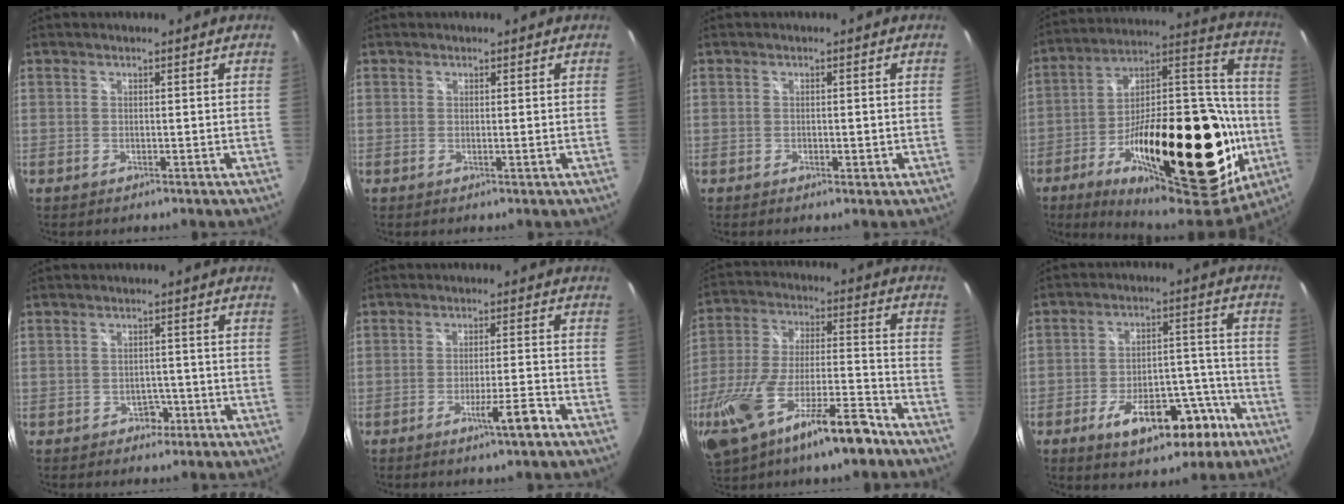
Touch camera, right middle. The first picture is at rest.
{"total": 0.5, "force": [0.0, -0.2, 0.5], "torque": [-0.006, -0.001, -0.002]}
{"total": 1.5, "force": [-0.5, 0.8, 1.2], "torque": [-0.017, -0.002, -0.008]}
{"total": 39.0, "force": [-13.4, 16.8, 32.5], "torque": [-0.485, 0.031, -0.203]}
{"total": 2.5, "force": [-1.3, 2.0, 0.7], "torque": [-0.012, 0.002, -0.018]}
{"total": 5.1, "force": [-3.1, -0.4, 4.0], "torque": [-0.072, -0.010, -0.049]}
{"total": 20.7, "force": [-13.0, 5.2, 15.2], "torque": [-0.307, -0.046, -0.222]}
{"total": 14.5, "force": [-8.2, 6.9, 9.7], "torque": [-0.166, 0.023, -0.109]}